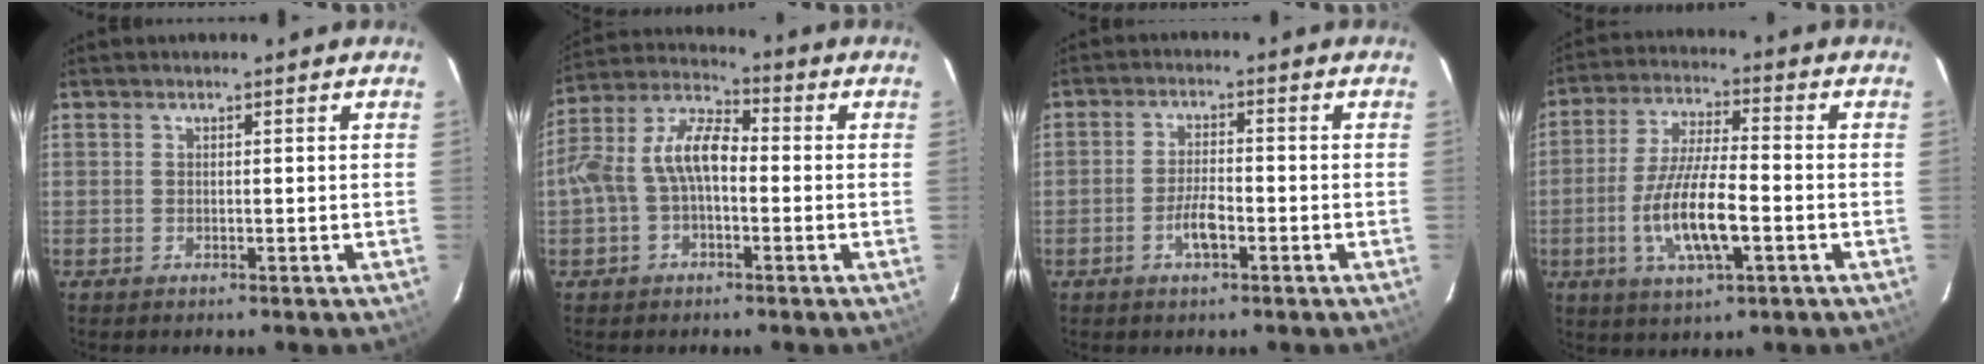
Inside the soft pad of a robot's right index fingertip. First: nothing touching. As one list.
[{"total": 9.3, "force": [-1.5, 5.2, 7.5], "torque": [-0.162, 0.028, -0.032]}, {"total": 4.4, "force": [-2.2, 1.4, 3.5], "torque": [-0.076, 0.003, -0.041]}, {"total": 12.5, "force": [-3.8, 3.1, 11.5], "torque": [-0.232, -0.007, -0.070]}]